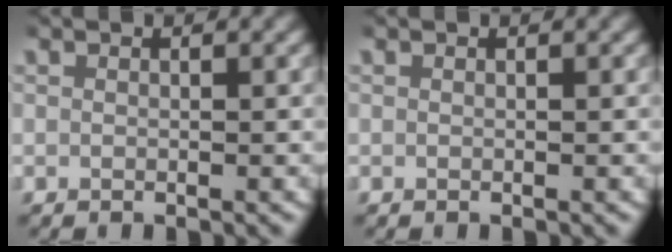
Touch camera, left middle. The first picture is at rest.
{"total": 0.0}